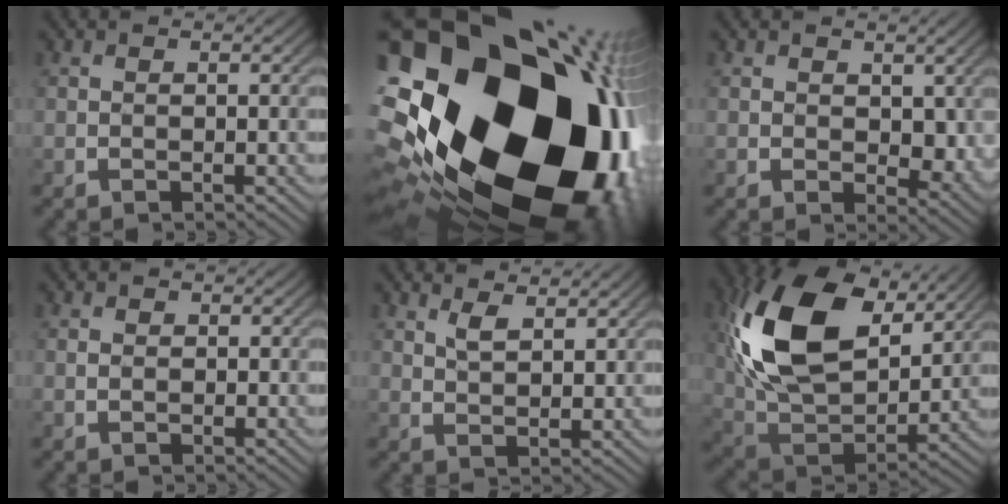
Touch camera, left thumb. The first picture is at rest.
{"total": 23.3, "force": [-3.6, 16.5, 16.1], "torque": [-0.242, -0.059, -0.125]}
{"total": 5.0, "force": [1.1, 3.5, 3.5], "torque": [-0.078, -0.005, 0.019]}
{"total": 1.2, "force": [0.2, 1.0, 0.6], "torque": [-0.019, 0.002, -0.001]}
{"total": 3.7, "force": [2.3, 1.7, 2.3], "torque": [-0.048, -0.003, 0.040]}
{"total": 18.2, "force": [6.9, 11.3, 12.5], "torque": [-0.296, 0.020, 0.133]}